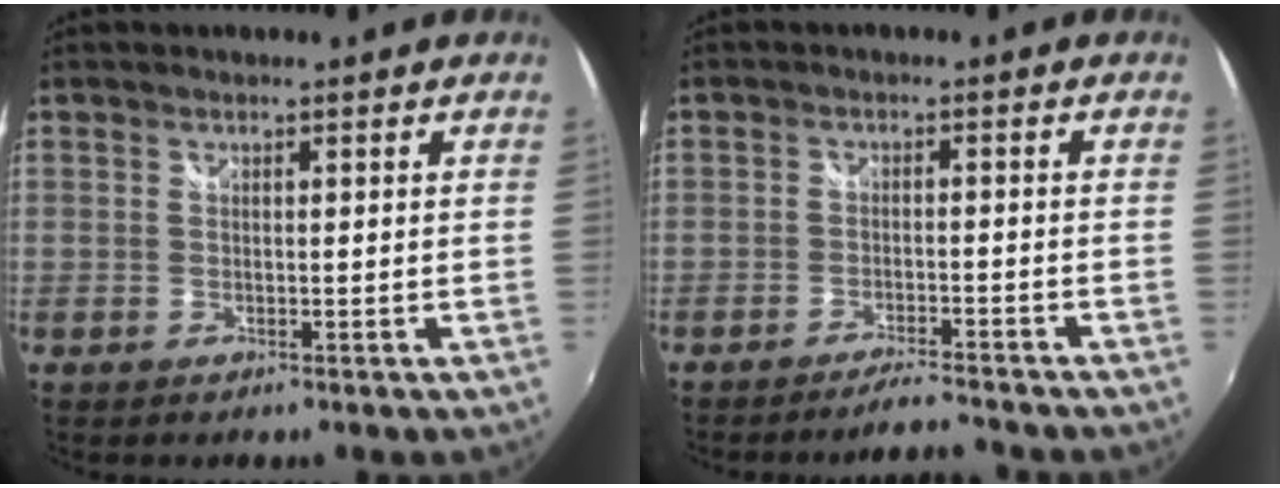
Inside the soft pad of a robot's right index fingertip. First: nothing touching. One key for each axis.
{"total": 5.4, "fx": -5.2, "fy": -0.2, "fz": 1.5, "tx": -0.041, "ty": -0.007, "tz": -0.081}